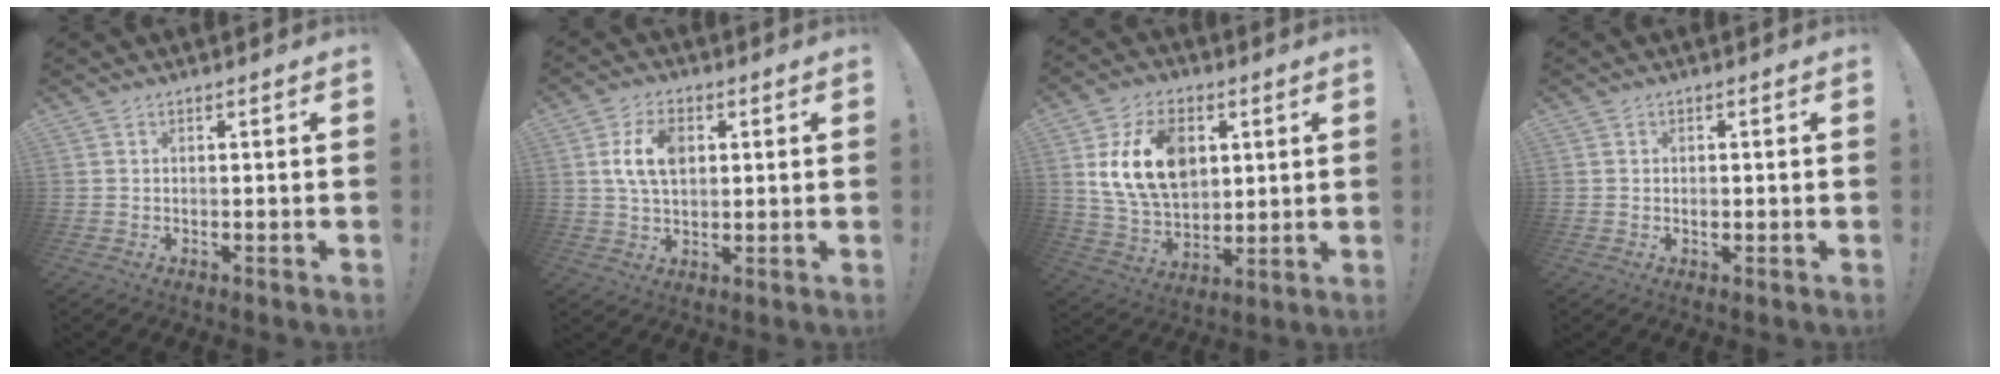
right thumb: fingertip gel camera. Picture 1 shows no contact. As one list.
[{"total": 9.8, "force": [2.2, 6.3, 7.2], "torque": [-0.131, 0.006, 0.039]}, {"total": 18.4, "force": [5.1, 12.9, 12.1], "torque": [-0.215, -0.018, 0.094]}, {"total": 1.1, "force": [-0.2, 1.0, 0.3], "torque": [0.003, -0.001, -0.006]}]